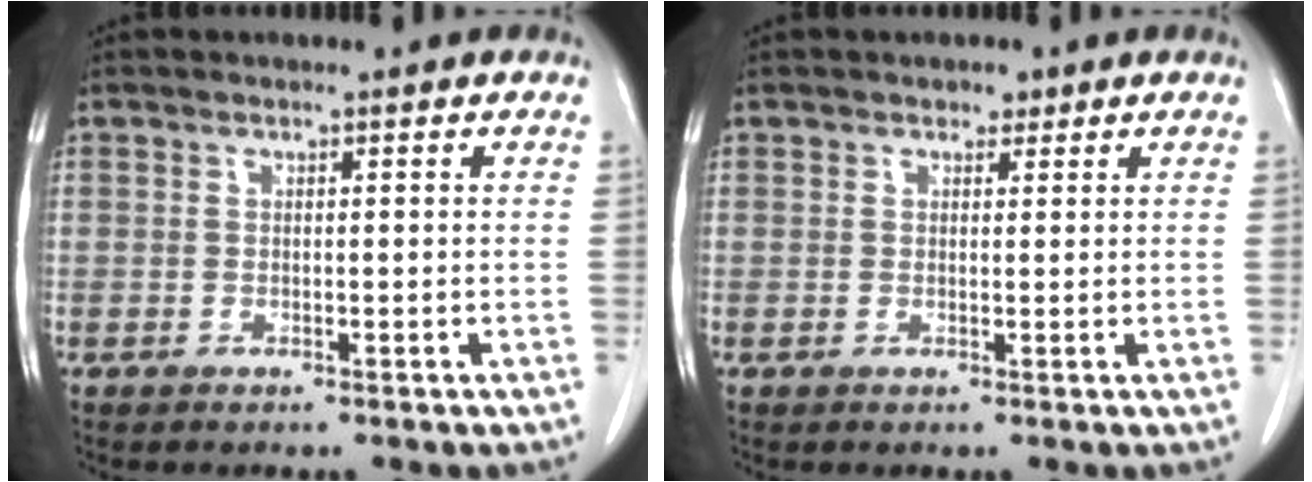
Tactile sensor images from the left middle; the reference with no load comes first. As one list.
[{"total": 1.2, "force": [0.8, 0.8, 0.4], "torque": [-0.006, -0.001, 0.010]}]